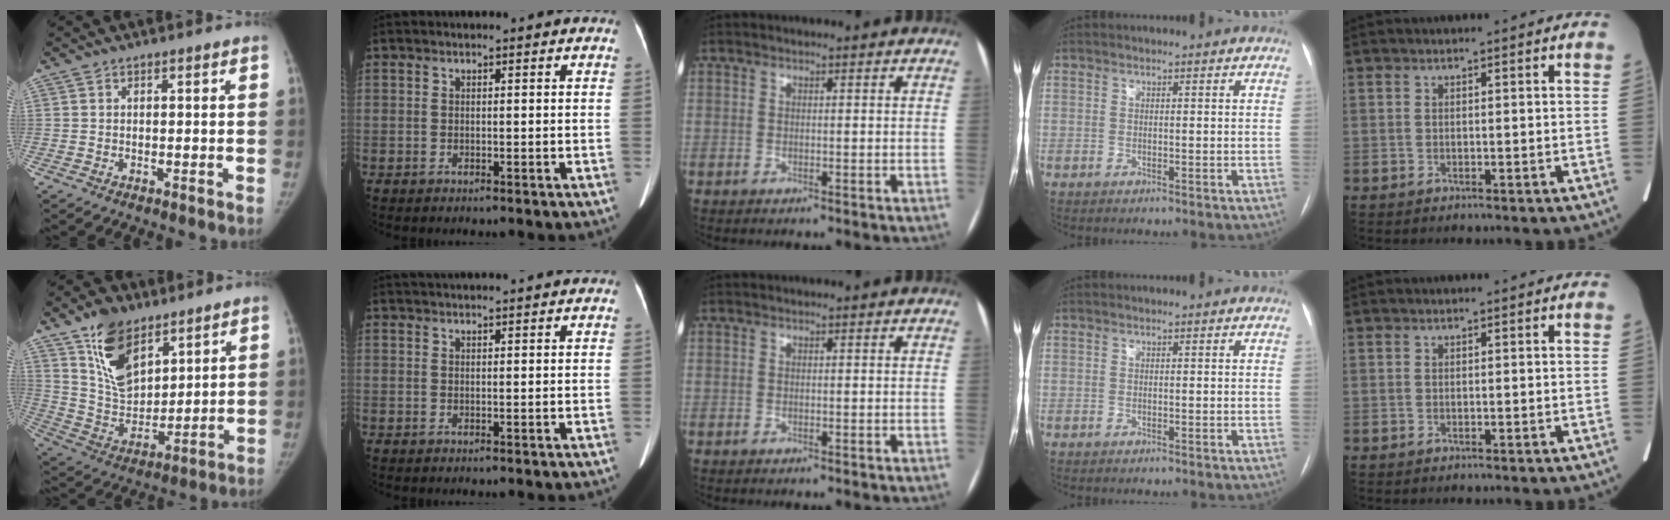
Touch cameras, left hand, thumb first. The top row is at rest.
{"thumb": {"total": 14.2, "force": [8.8, 7.9, 7.8], "torque": [-0.106, -0.053, 0.174]}, "index": {"total": 8.7, "force": [8.1, 0.1, 3.2], "torque": [-0.046, 0.034, 0.103]}}